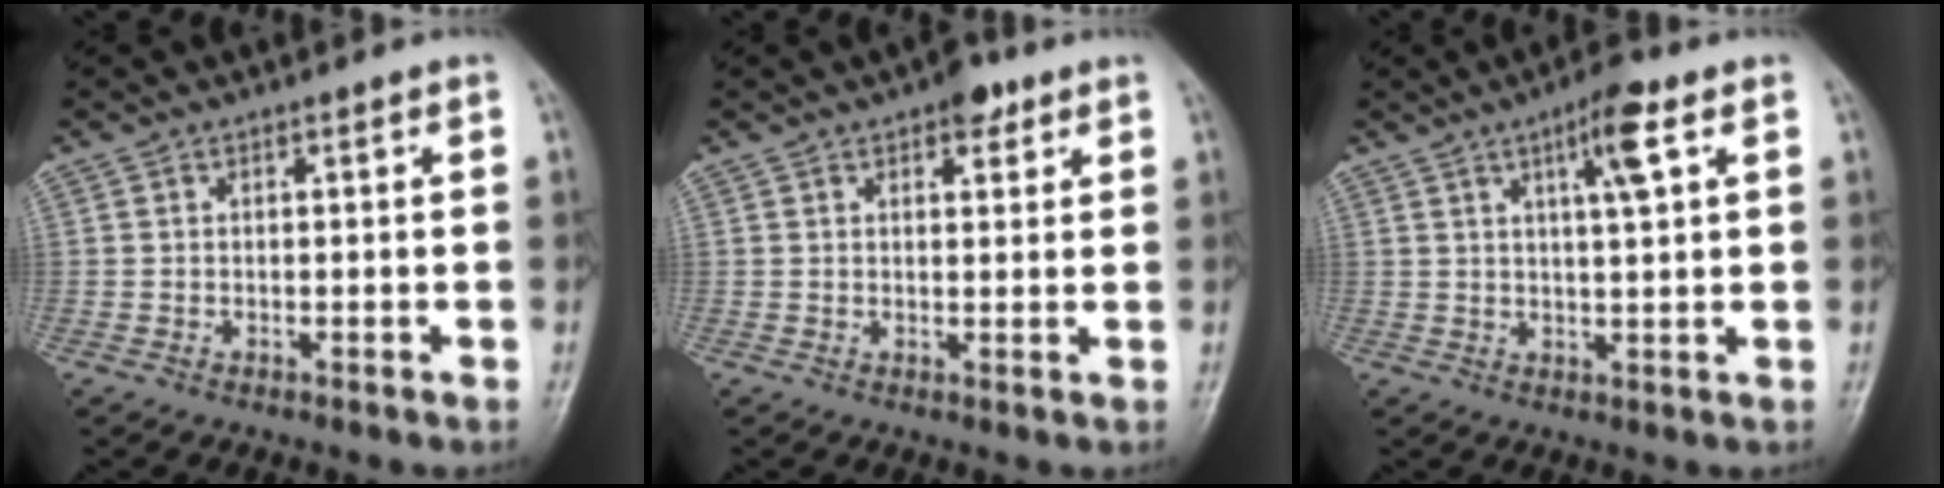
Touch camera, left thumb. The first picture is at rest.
{"total": 4.6, "force": [2.6, 2.3, 3.0], "torque": [-0.021, -0.008, 0.031]}
{"total": 7.2, "force": [3.1, 1.4, 6.3], "torque": [-0.099, -0.005, 0.048]}